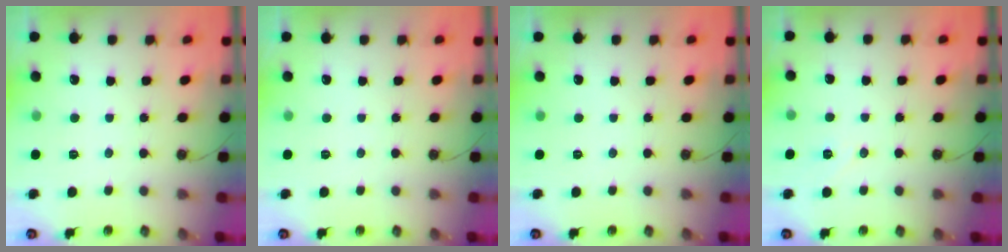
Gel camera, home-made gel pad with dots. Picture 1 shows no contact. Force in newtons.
{"total": 0.0}
{"total": 0.0}
{"total": 6.0, "press": 5.8, "slide": 1.7}